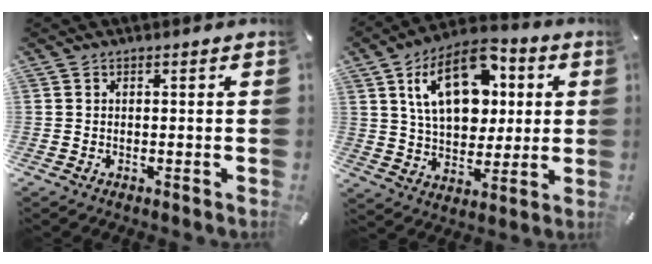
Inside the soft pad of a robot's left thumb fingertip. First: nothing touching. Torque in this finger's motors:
{"motor_torque": [0.91, 0.65, 0.88, -0.63, 0.61]}